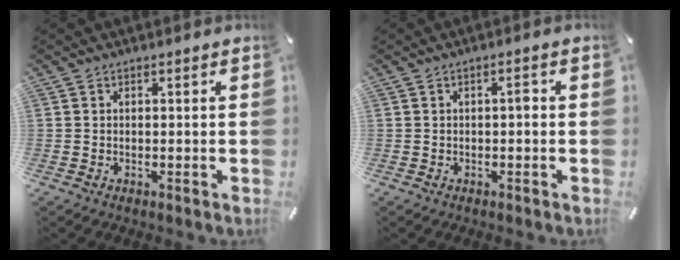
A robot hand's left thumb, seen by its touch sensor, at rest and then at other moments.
{"total": 2.0, "force": [-0.1, 0.4, 1.9], "torque": [-0.036, 0.003, -0.004]}